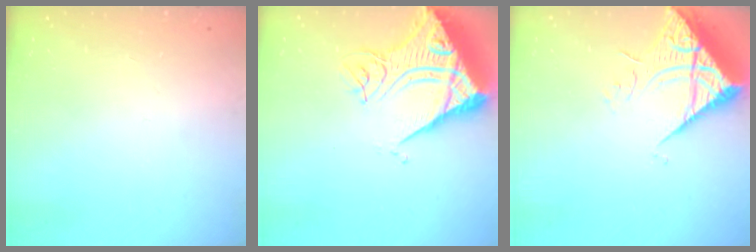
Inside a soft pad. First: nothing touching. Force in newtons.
{"total": 16.3, "press": 16.2, "slide": 1.9}
{"total": 9.3, "press": 9.2, "slide": 1.2}